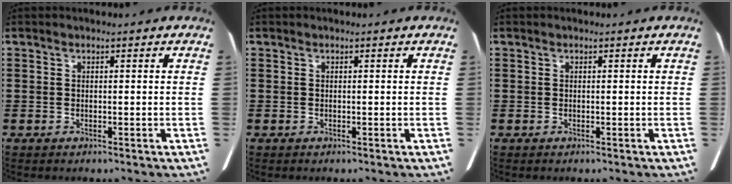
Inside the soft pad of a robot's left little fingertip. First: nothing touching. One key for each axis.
{"total": 0.0}
{"total": 0.0}